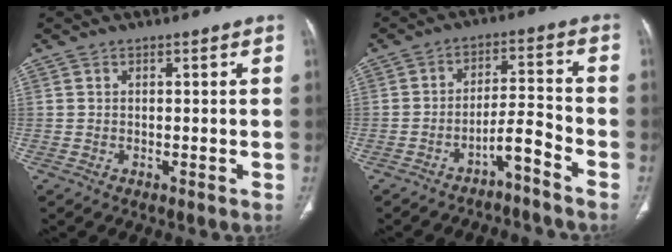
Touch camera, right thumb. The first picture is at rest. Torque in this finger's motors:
{"motor_torque": [-0.14, 0.24, 0.54, -0.29, 0.15]}